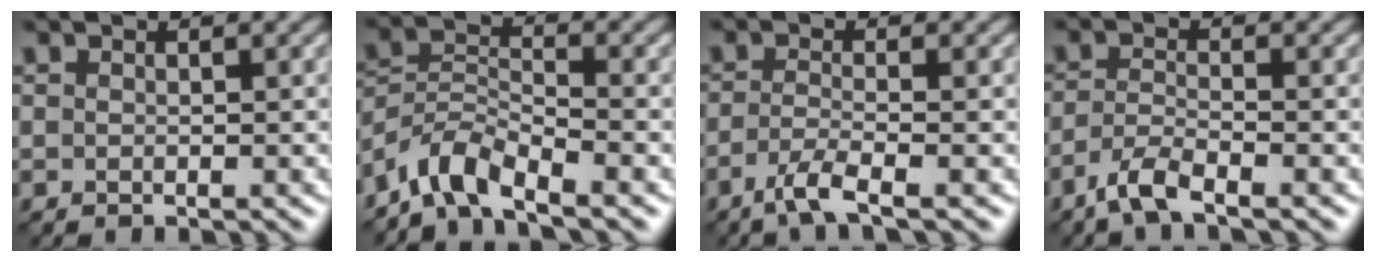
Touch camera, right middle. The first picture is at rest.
{"total": 4.8, "force": [-3.9, 1.5, 2.3], "torque": [-0.039, 0.005, -0.085]}
{"total": 2.8, "force": [-1.7, 0.5, 2.1], "torque": [-0.042, -0.001, -0.046]}
{"total": 3.0, "force": [-2.2, 0.6, 1.9], "torque": [-0.042, 0.002, -0.055]}